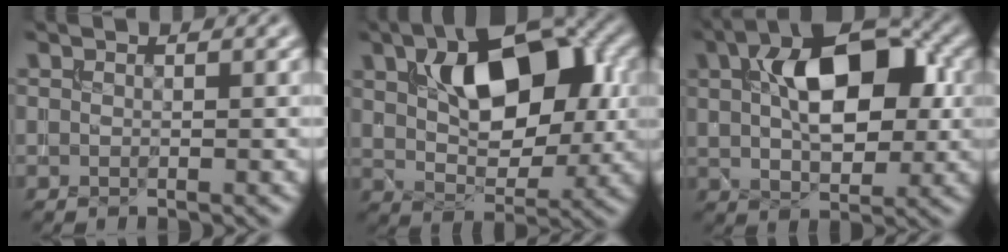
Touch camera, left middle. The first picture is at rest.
{"total": 10.3, "force": [2.9, 5.6, 8.2], "torque": [-0.131, 0.012, 0.050]}
{"total": 10.1, "force": [2.5, 5.2, 8.2], "torque": [-0.127, 0.020, 0.038]}